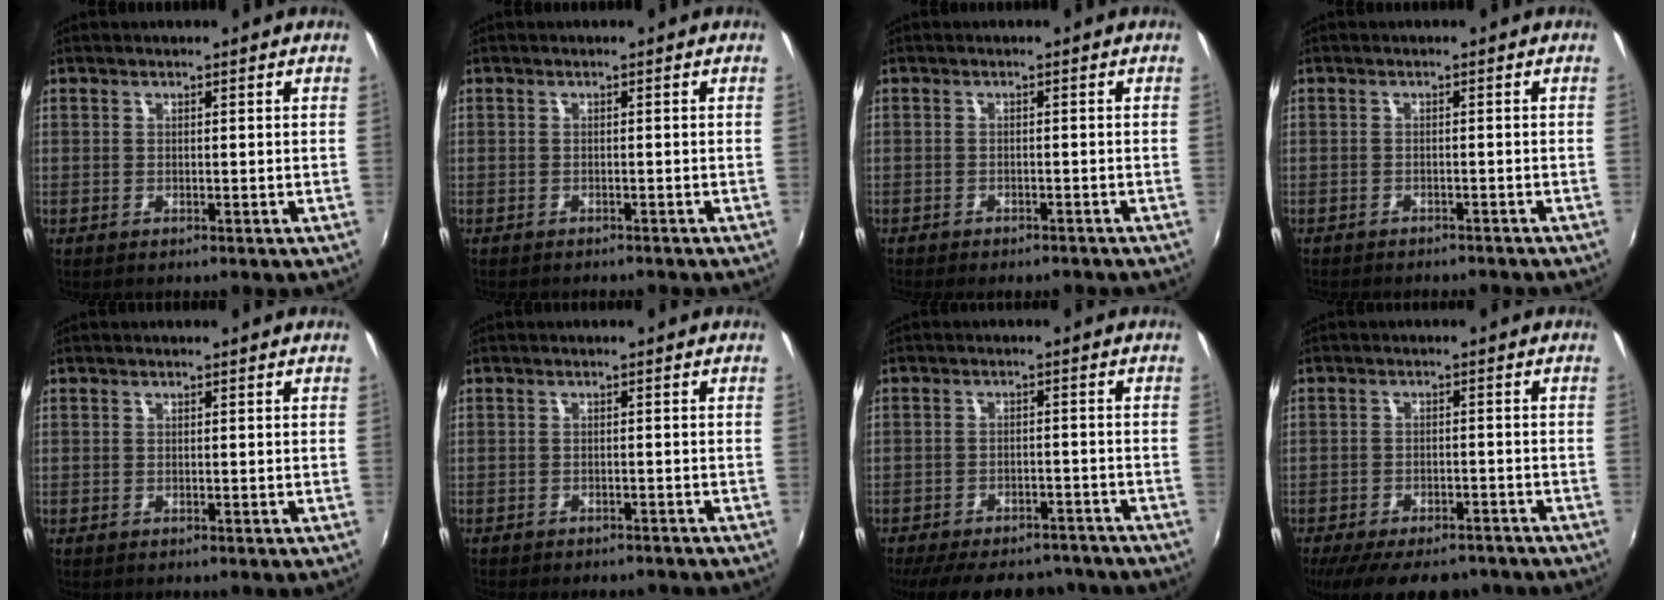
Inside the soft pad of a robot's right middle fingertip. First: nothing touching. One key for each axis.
{"total": 2.5, "fx": -2.3, "fy": 0.6, "fz": 0.8, "tx": -0.021, "ty": -0.009, "tz": -0.032}
{"total": 5.4, "fx": -4.7, "fy": 1.4, "fz": 2.2, "tx": -0.053, "ty": -0.016, "tz": -0.065}
{"total": 5.6, "fx": -5.1, "fy": 1.4, "fz": 2.0, "tx": -0.050, "ty": -0.012, "tz": -0.071}
{"total": 0.0}
{"total": 7.0, "fx": -6.2, "fy": 2.0, "fz": 2.6, "tx": -0.060, "ty": -0.014, "tz": -0.084}
{"total": 18.3, "fx": -15.3, "fy": 6.8, "fz": 7.4, "tx": -0.161, "ty": 0.002, "tz": -0.196}
{"total": 15.5, "fx": -12.1, "fy": 6.1, "fz": 7.5, "tx": -0.158, "ty": -0.019, "tz": -0.171}